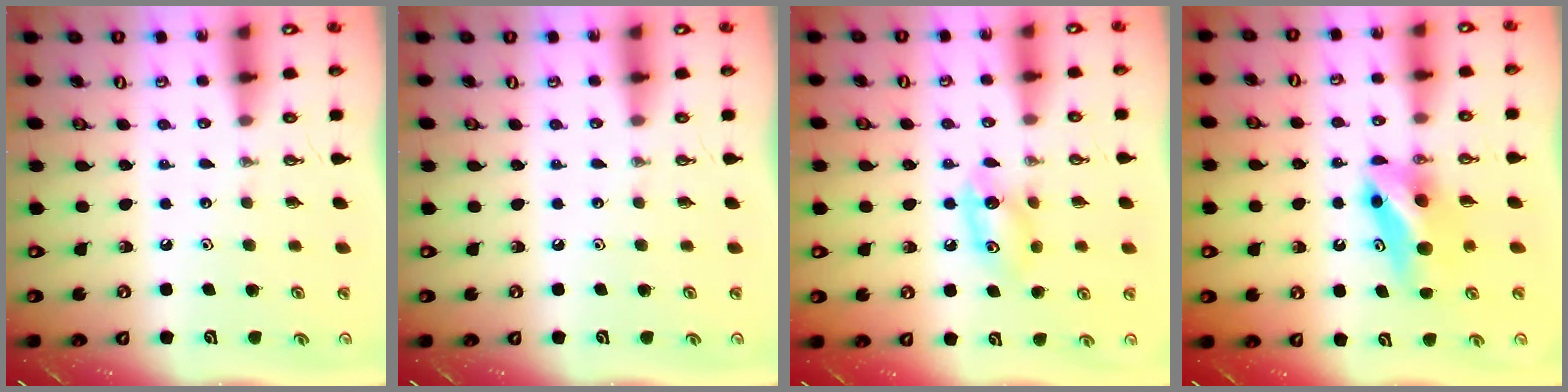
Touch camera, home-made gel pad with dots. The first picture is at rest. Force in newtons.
{"total": 0.0}
{"total": 6.4, "press": 6.3, "slide": 1.2}
{"total": 7.1, "press": 6.6, "slide": 2.5}